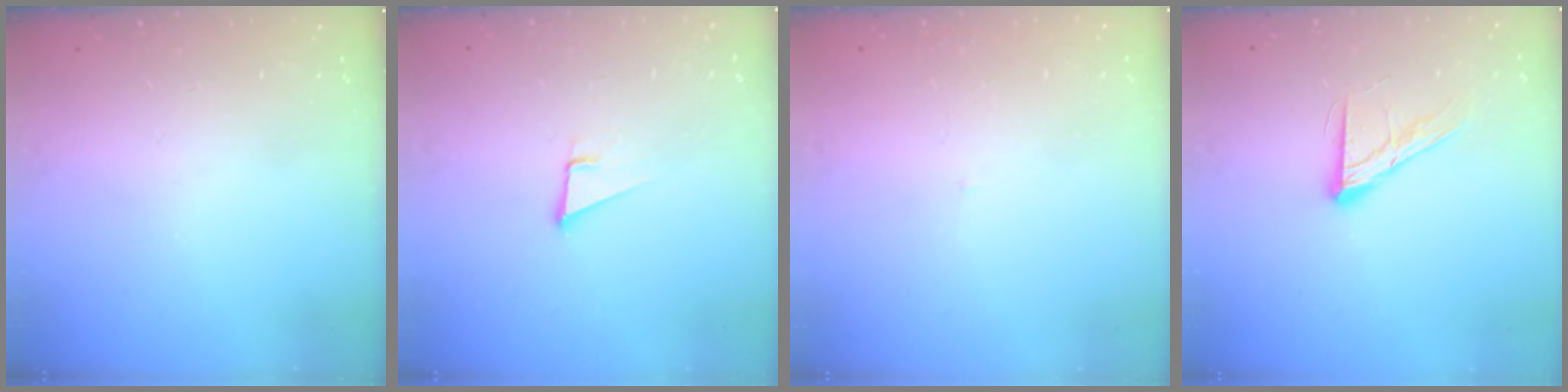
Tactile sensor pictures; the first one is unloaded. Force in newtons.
{"total": 3.7, "press": 2.9, "slide": 2.2}
{"total": 2.0, "press": 2.0, "slide": 0.1}
{"total": 12.4, "press": 12.3, "slide": 1.4}